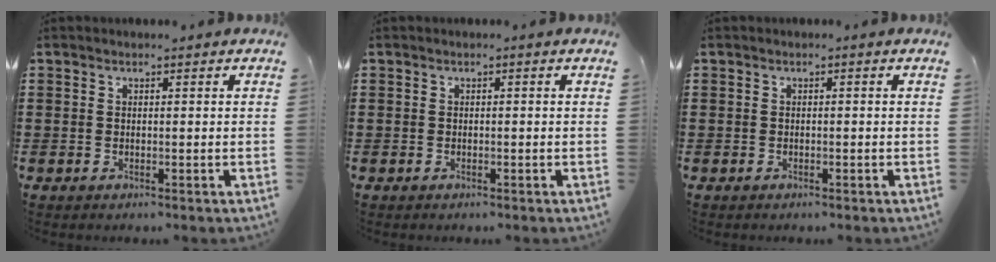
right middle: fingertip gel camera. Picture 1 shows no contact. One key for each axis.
{"total": 0.0}
{"total": 0.0}